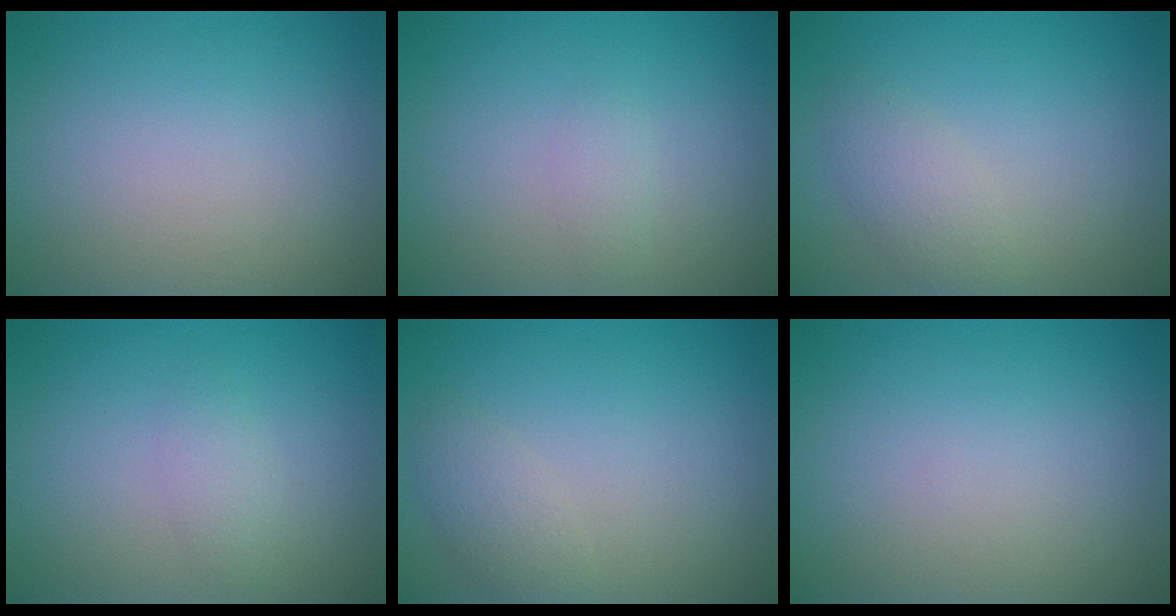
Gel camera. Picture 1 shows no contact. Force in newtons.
{"total": 0.8, "press": 0.8, "slide": 0.1}
{"total": 2.1, "press": 2.1, "slide": 0.1}
{"total": 1.4, "press": 1.4, "slide": 0.0}
{"total": 1.9, "press": 1.9, "slide": 0.2}
{"total": 0.0}